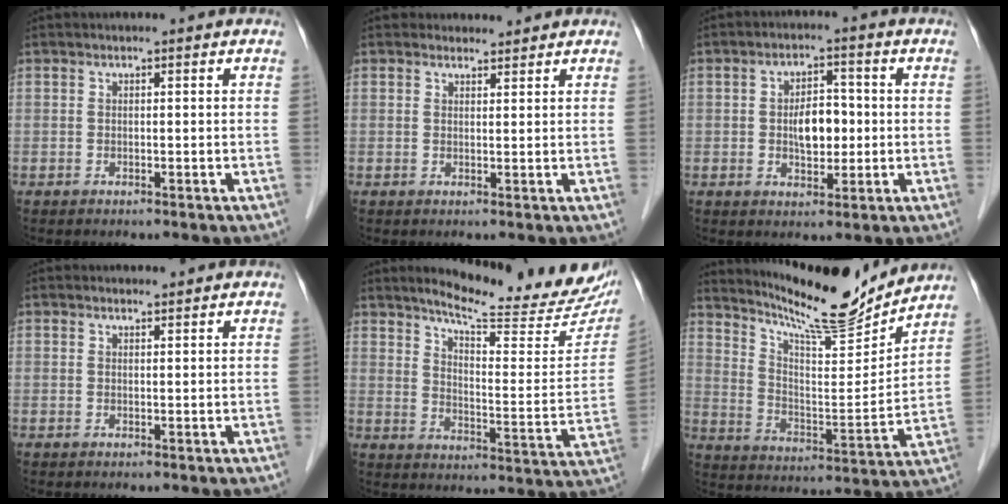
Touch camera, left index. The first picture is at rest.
{"total": 2.0, "force": [1.8, 0.8, -0.2], "torque": [0.001, 0.003, 0.024]}
{"total": 5.5, "force": [-0.2, 3.0, 4.7], "torque": [-0.080, 0.006, -0.003]}
{"total": 0.8, "force": [0.8, 0.1, -0.1], "torque": [-0.008, -0.002, 0.013]}
{"total": 20.9, "force": [18.6, 2.6, 9.2], "torque": [-0.125, -0.065, 0.230]}
{"total": 16.2, "force": [15.2, 0.8, 5.6], "torque": [-0.104, -0.026, 0.240]}